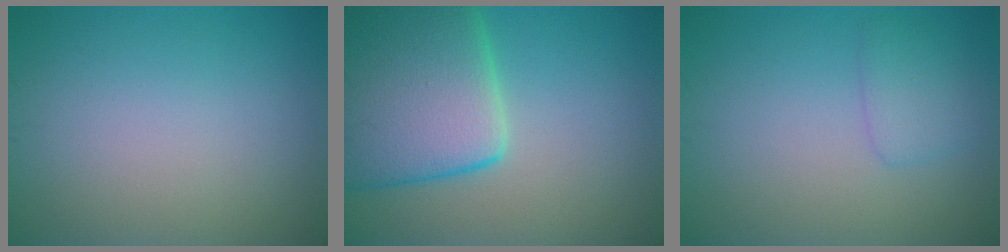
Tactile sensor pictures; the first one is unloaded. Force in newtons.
{"total": 11.6, "press": 11.5, "slide": 1.0}
{"total": 1.8, "press": 1.8, "slide": 0.1}